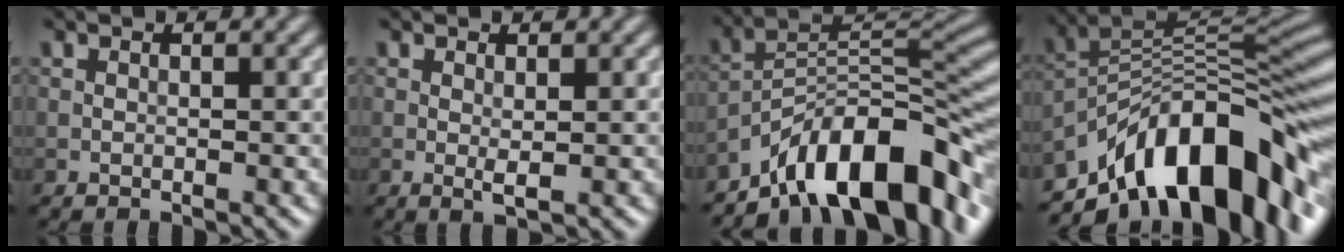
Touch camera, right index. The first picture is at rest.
{"total": 1.1, "force": [0.2, 0.2, 1.0], "torque": [-0.020, -0.003, 0.003]}
{"total": 12.1, "force": [-8.2, 4.2, 7.9], "torque": [-0.104, 0.014, -0.156]}
{"total": 13.5, "force": [-7.4, 6.0, 9.6], "torque": [-0.143, 0.026, -0.138]}